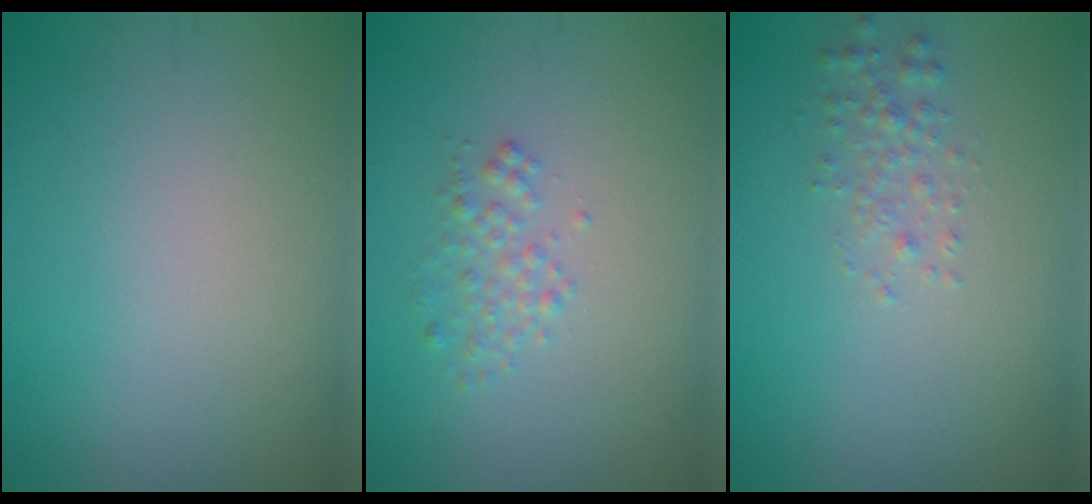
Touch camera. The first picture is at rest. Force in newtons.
{"total": 1.5, "press": 1.5, "slide": 0.0}
{"total": 1.4, "press": 1.4, "slide": 0.0}